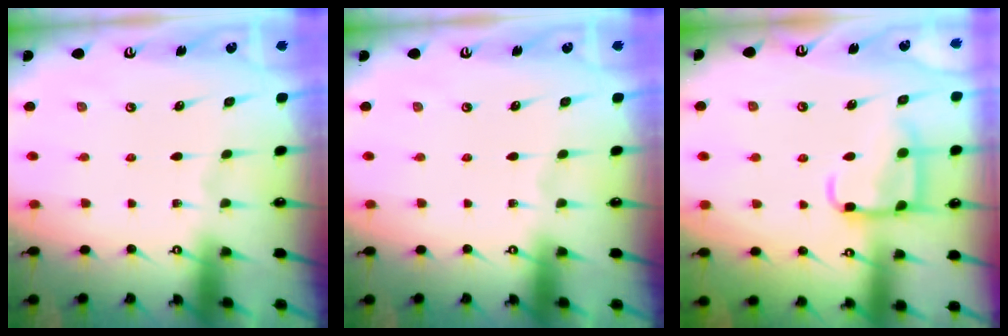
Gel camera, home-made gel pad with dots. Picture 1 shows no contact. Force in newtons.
{"total": 0.0}
{"total": 12.4, "press": 12.4, "slide": 1.1}